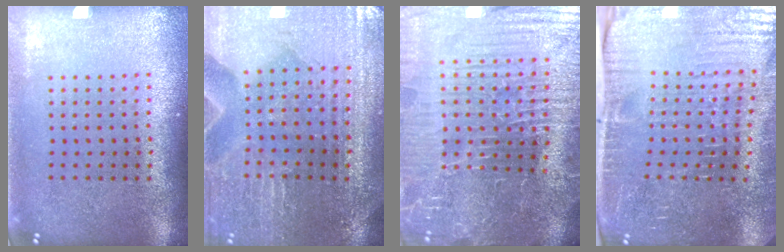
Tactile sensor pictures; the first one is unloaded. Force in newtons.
{"total": 1.2, "press": 1.2, "slide": 0.0}
{"total": 5.8, "press": 5.5, "slide": 1.7}
{"total": 4.7, "press": 4.5, "slide": 1.5}